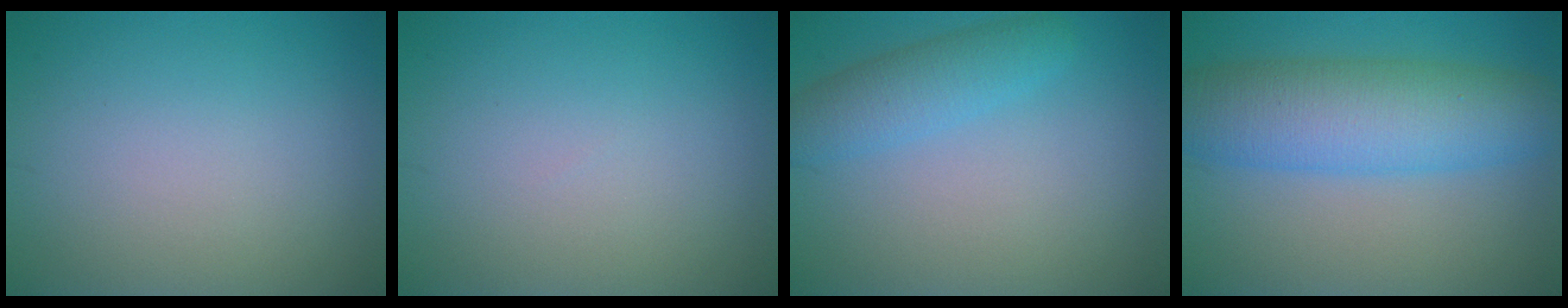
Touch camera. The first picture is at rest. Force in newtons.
{"total": 0.0}
{"total": 3.2, "press": 3.2, "slide": 0.1}
{"total": 8.2, "press": 8.2, "slide": 0.2}